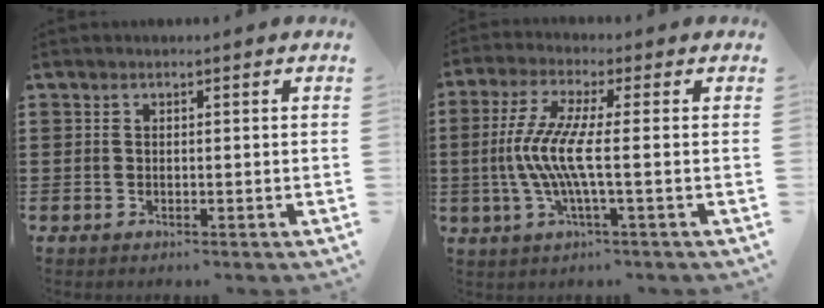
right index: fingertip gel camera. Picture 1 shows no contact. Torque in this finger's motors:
{"motor_torque": [1.52, -0.36, 0.95, 0.21]}